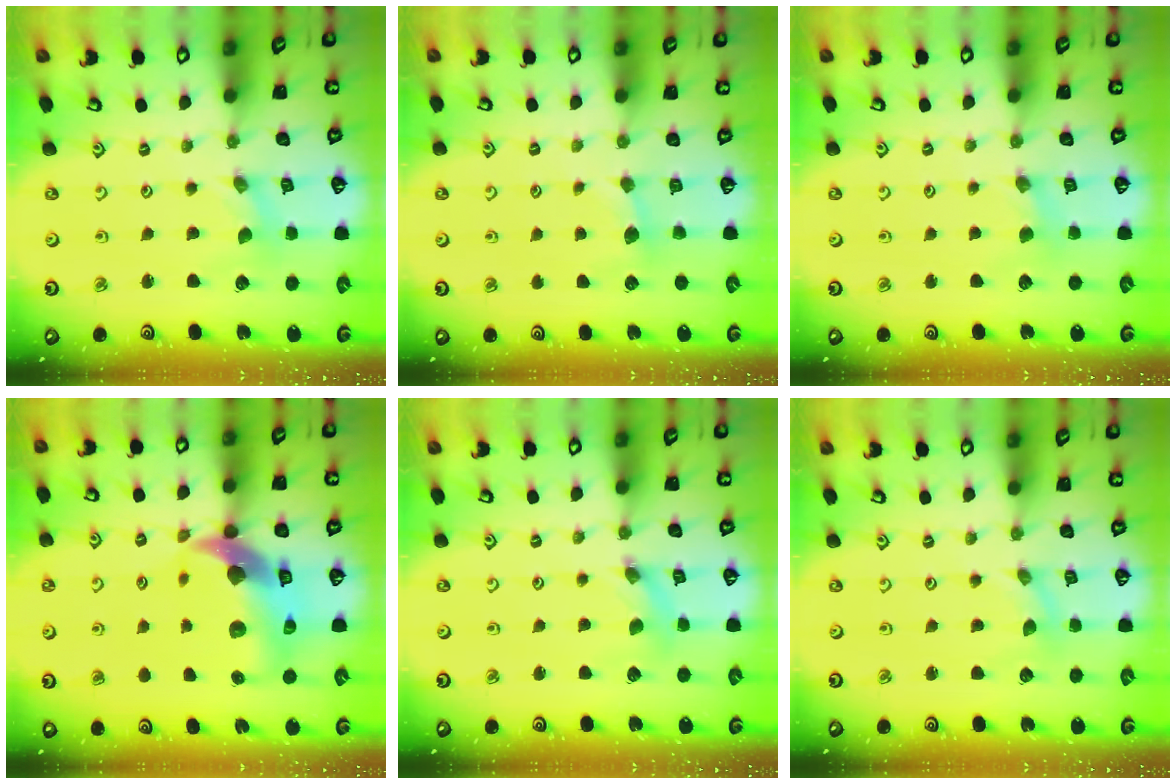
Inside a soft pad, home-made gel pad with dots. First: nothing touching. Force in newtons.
{"total": 2.9, "press": 2.9, "slide": 0.4}
{"total": 2.1, "press": 2.1, "slide": 0.4}
{"total": 13.8, "press": 13.6, "slide": 2.0}
{"total": 2.3, "press": 2.3, "slide": 0.3}
{"total": 0.0}